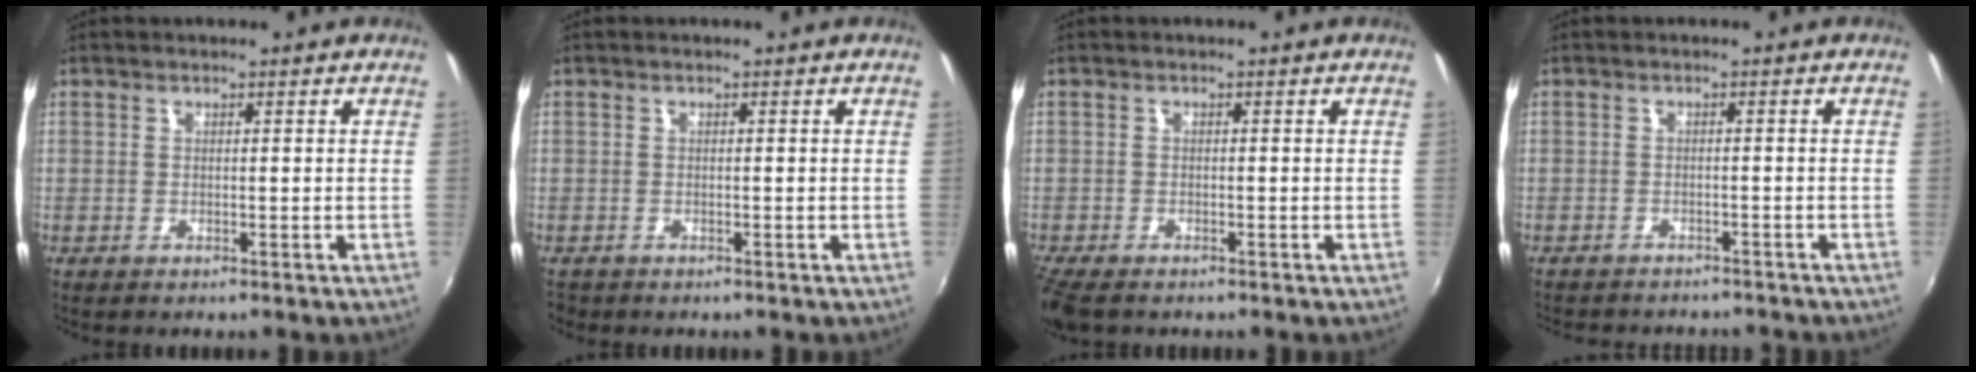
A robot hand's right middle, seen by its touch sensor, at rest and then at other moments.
{"total": 1.0, "force": [-0.7, 0.6, 0.1], "torque": [-0.006, -0.003, -0.013]}
{"total": 5.4, "force": [-4.2, 1.9, 2.7], "torque": [-0.072, -0.029, -0.082]}
{"total": 7.1, "force": [-6.5, 1.9, 2.2], "torque": [-0.057, -0.014, -0.090]}